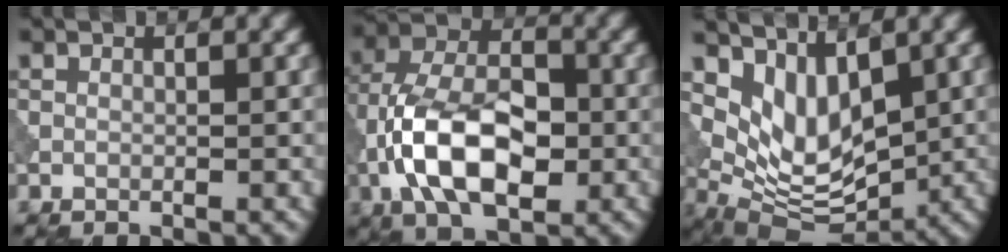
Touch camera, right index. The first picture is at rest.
{"total": 10.3, "force": [-2.8, 5.6, 8.2], "torque": [-0.154, 0.012, -0.062]}
{"total": 6.1, "force": [2.5, 3.2, 4.5], "torque": [-0.092, -0.021, 0.054]}